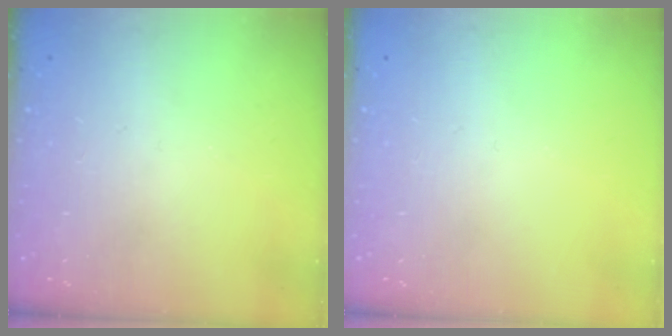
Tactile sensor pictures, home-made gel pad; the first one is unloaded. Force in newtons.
{"total": 0.0}